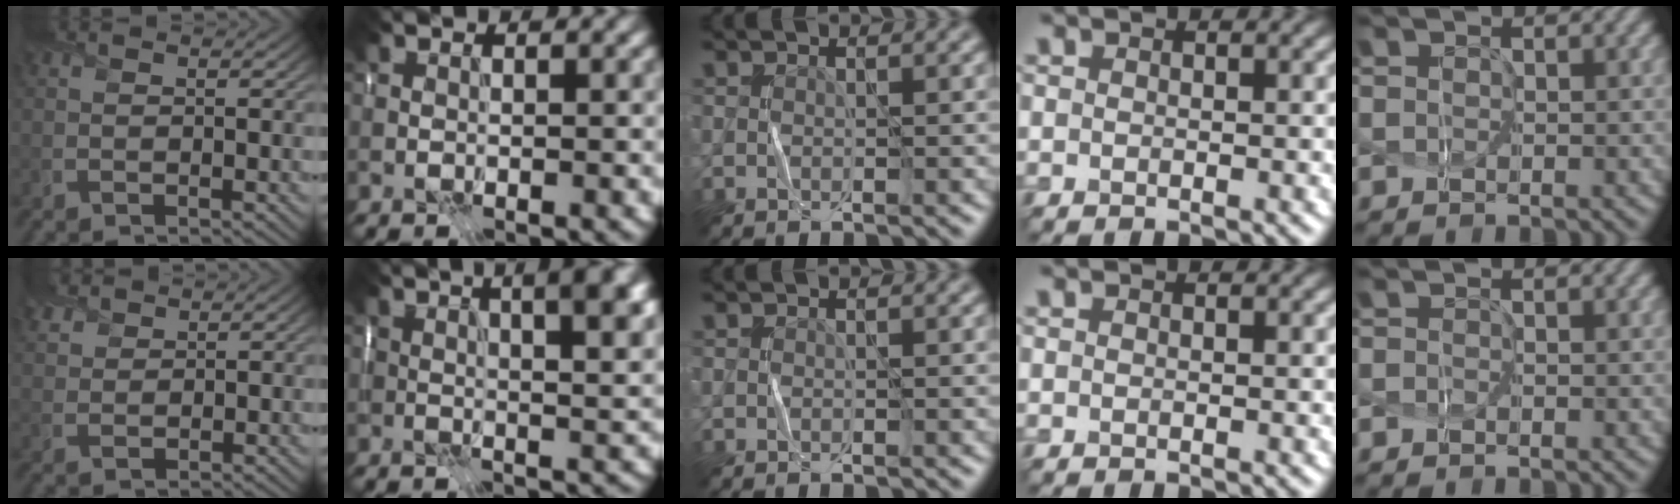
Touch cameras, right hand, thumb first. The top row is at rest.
{"thumb": {"total": 3.0, "force": [2.4, 1.6, 1.0], "torque": [-0.029, 0.008, 0.053]}, "index": {"total": 9.9, "force": [4.3, 3.6, 8.2], "torque": [-0.070, 0.044, 0.039]}, "little": {"total": 0.6, "force": [-0.4, -0.3, -0.2], "torque": [-0.001, -0.002, 0.003]}}